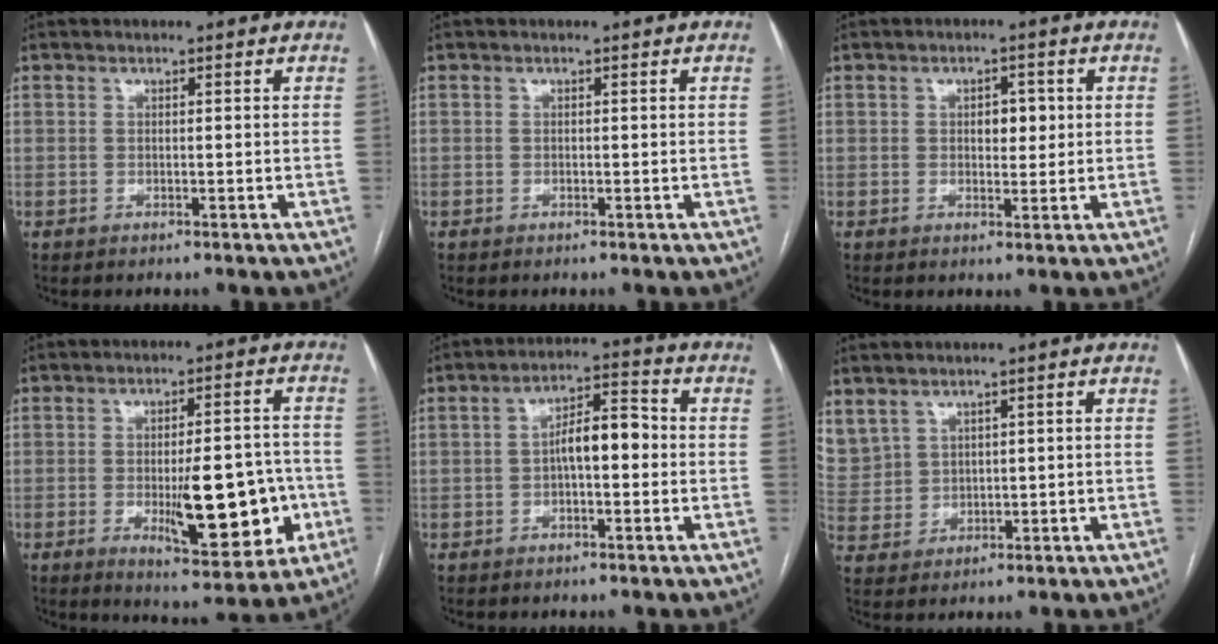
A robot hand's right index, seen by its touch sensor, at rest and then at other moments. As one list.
[{"total": 0.0}, {"total": 3.4, "force": [0.6, 1.9, 2.7], "torque": [-0.036, 0.006, 0.010]}, {"total": 13.7, "force": [-3.2, 4.2, 12.6], "torque": [-0.171, 0.004, -0.037]}, {"total": 6.6, "force": [-0.4, 2.3, 6.2], "torque": [-0.103, 0.029, -0.010]}, {"total": 10.1, "force": [5.1, 8.0, 3.7], "torque": [-0.125, 0.029, 0.129]}]